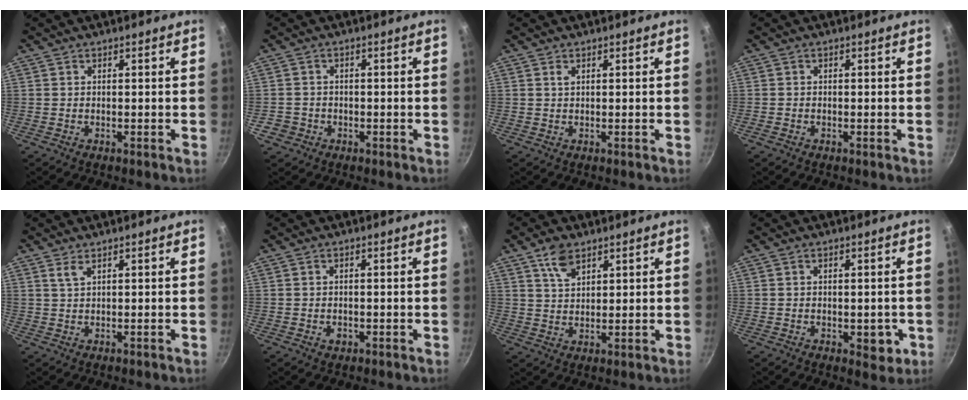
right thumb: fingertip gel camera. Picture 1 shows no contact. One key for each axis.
{"total": 2.9, "fx": -1.2, "fy": 2.6, "fz": 0.3, "tx": 0.006, "ty": 0.018, "tz": -0.016}
{"total": 0.6, "fx": 0.3, "fy": 0.3, "fz": 0.5, "tx": -0.009, "ty": 0.000, "tz": 0.007}
{"total": 0.6, "fx": -0.5, "fy": 0.4, "fz": -0.1, "tx": -0.003, "ty": 0.004, "tz": -0.010}
{"total": 1.8, "fx": 1.0, "fy": 0.4, "fz": 1.5, "tx": -0.032, "ty": -0.002, "tz": 0.024}
{"total": 1.4, "fx": -0.4, "fy": 1.0, "fz": 1.0, "tx": -0.015, "ty": 0.001, "tz": -0.005}
{"total": 5.8, "fx": 3.5, "fy": 3.1, "fz": 3.5, "tx": -0.052, "ty": -0.014, "tz": 0.071}
{"total": 4.7, "fx": -0.9, "fy": 2.6, "fz": 3.9, "tx": -0.027, "ty": 0.003, "tz": -0.006}